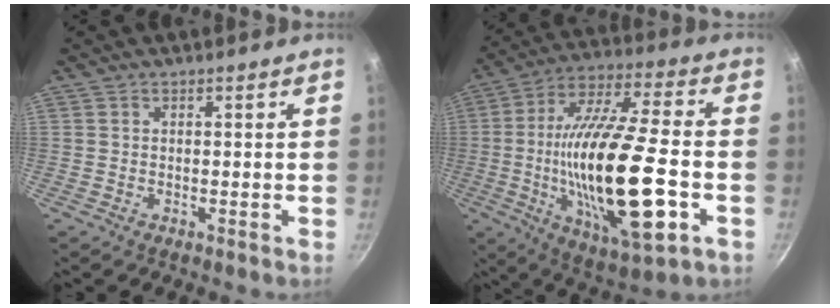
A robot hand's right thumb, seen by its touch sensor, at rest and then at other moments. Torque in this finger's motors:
{"motor_torque": [-0.32, 1.27, 2.77, 0.00, 0.95]}